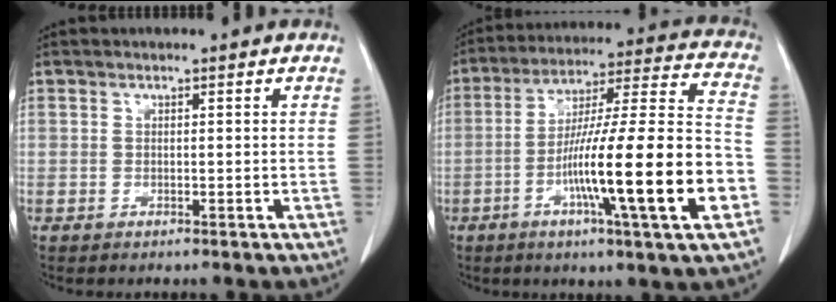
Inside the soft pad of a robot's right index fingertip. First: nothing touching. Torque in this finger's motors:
{"motor_torque": [1.75, -0.39, 1.05, 0.21]}